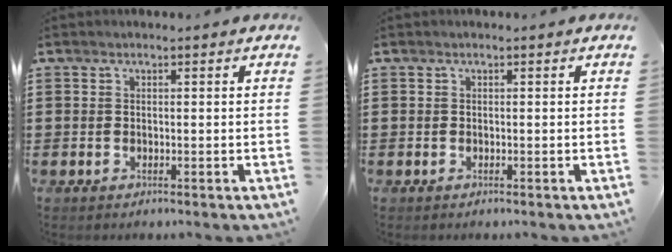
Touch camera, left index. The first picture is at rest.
{"total": 0.0}